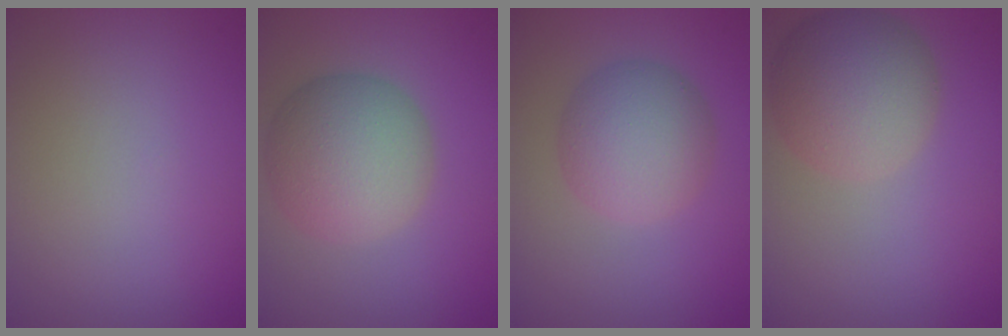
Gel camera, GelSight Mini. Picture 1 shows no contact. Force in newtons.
{"total": 7.4, "press": 7.4, "slide": 0.1}
{"total": 5.6, "press": 5.6, "slide": 0.1}
{"total": 6.9, "press": 6.9, "slide": 0.2}